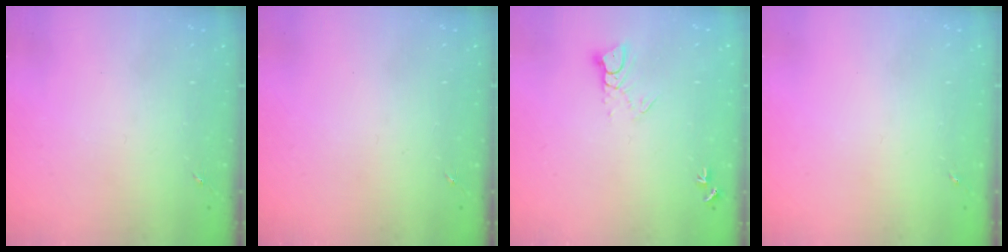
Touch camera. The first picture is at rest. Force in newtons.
{"total": 0.0}
{"total": 4.9, "press": 4.8, "slide": 0.3}
{"total": 0.0}